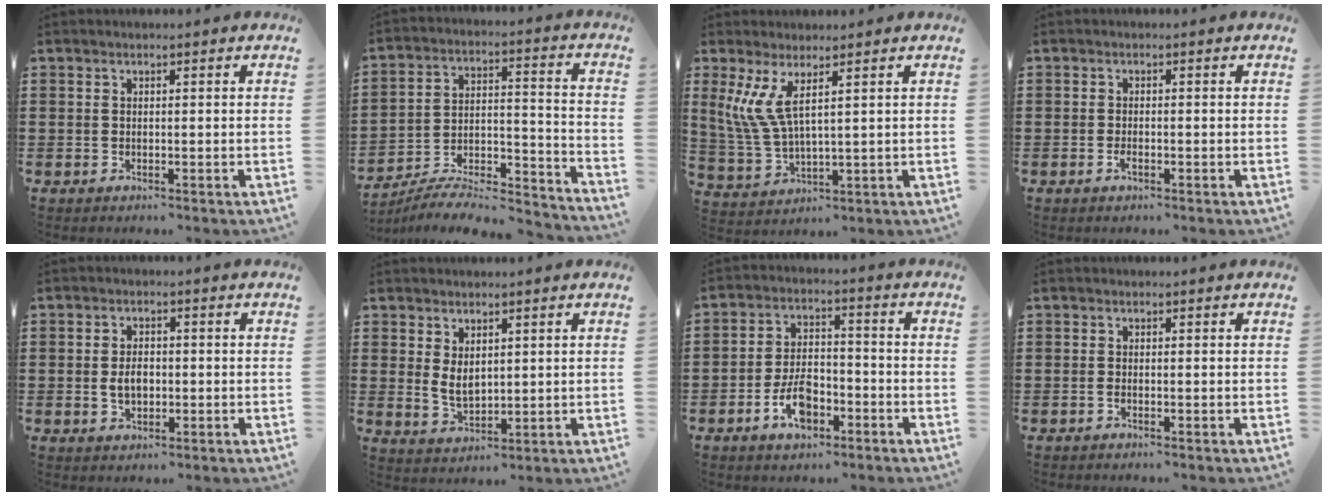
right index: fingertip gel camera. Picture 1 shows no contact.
{"total": 7.3, "force": [-6.6, 1.7, 2.7], "torque": [-0.039, 0.007, -0.129]}
{"total": 6.6, "force": [2.9, 1.9, 5.6], "torque": [-0.151, -0.010, 0.044]}
{"total": 1.2, "force": [-0.5, 0.5, 1.0], "torque": [-0.019, -0.003, -0.008]}
{"total": 3.2, "force": [-0.4, 2.1, 2.4], "torque": [-0.040, 0.003, -0.010]}
{"total": 3.5, "force": [1.5, 2.0, 2.4], "torque": [-0.043, 0.001, 0.026]}
{"total": 7.0, "force": [-3.3, 3.6, 5.0], "torque": [-0.108, 0.005, -0.063]}
{"total": 0.6, "force": [-0.4, 0.0, 0.5], "torque": [-0.010, -0.005, -0.006]}